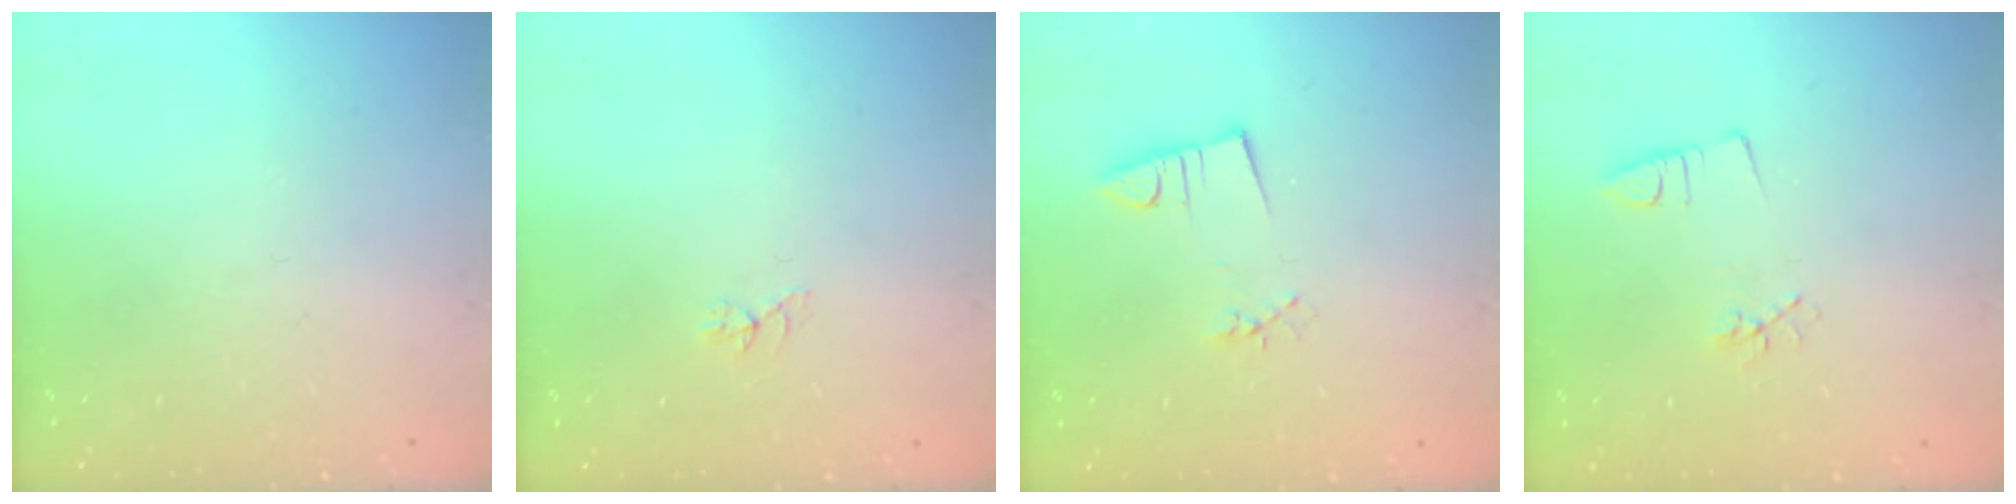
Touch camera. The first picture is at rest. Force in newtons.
{"total": 4.6, "press": 4.6, "slide": 0.5}
{"total": 2.9, "press": 1.6, "slide": 2.4}
{"total": 2.9, "press": 2.5, "slide": 1.4}